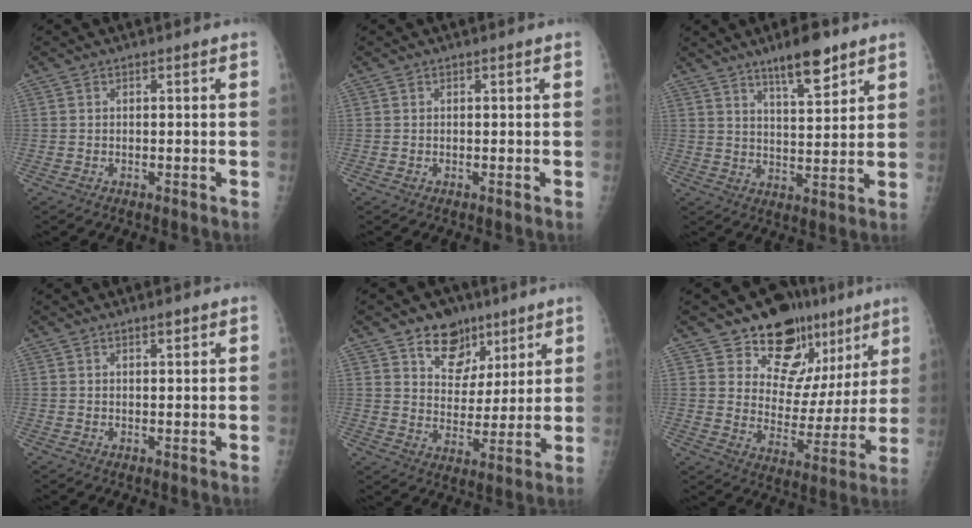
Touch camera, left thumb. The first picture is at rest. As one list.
[{"total": 0.0}, {"total": 9.2, "force": [6.4, 2.3, 6.2], "torque": [-0.086, -0.039, 0.105]}, {"total": 1.4, "force": [1.0, 0.4, 0.9], "torque": [-0.010, -0.006, 0.016]}, {"total": 10.4, "force": [6.6, 7.2, 3.6], "torque": [-0.023, -0.035, 0.110]}, {"total": 16.8, "force": [11.0, 10.4, 7.3], "torque": [-0.040, -0.053, 0.165]}]